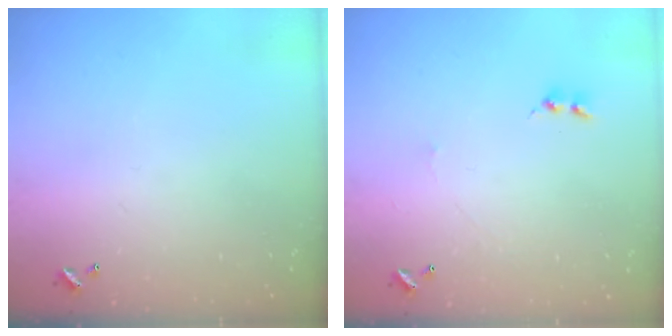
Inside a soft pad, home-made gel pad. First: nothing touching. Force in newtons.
{"total": 0.8, "press": 0.7, "slide": 0.5}